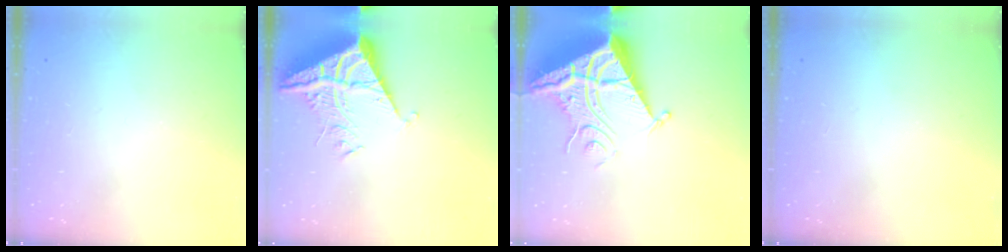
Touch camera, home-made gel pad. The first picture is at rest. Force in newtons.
{"total": 8.8, "press": 8.7, "slide": 0.8}
{"total": 12.7, "press": 12.6, "slide": 1.2}
{"total": 0.0}